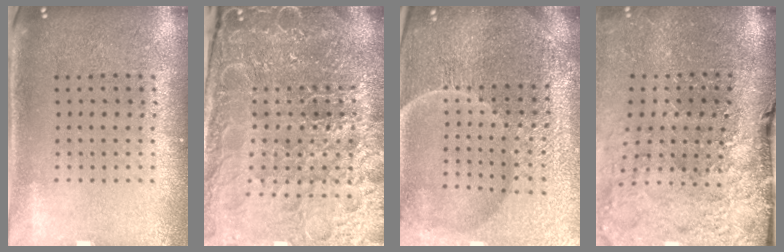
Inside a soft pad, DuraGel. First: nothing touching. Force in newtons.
{"total": 6.2, "press": 5.5, "slide": 2.9}
{"total": 6.1, "press": 5.5, "slide": 2.5}
{"total": 4.5, "press": 3.5, "slide": 2.8}